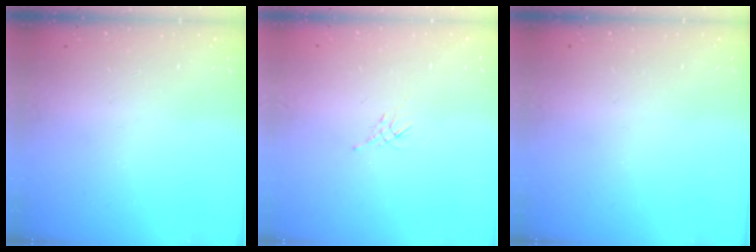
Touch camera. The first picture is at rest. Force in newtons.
{"total": 2.1, "press": 2.0, "slide": 0.5}
{"total": 0.0}